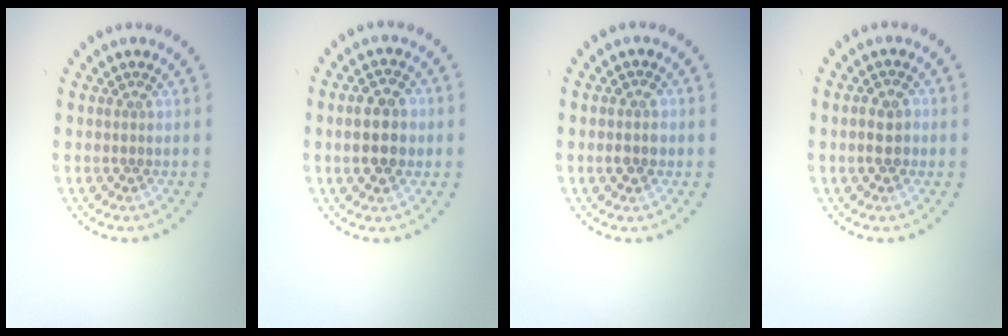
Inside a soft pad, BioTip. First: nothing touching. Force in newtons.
{"total": 4.6, "press": 4.6, "slide": 0.1}
{"total": 1.8, "press": 1.8, "slide": 0.2}
{"total": 2.3, "press": 2.3, "slide": 0.4}